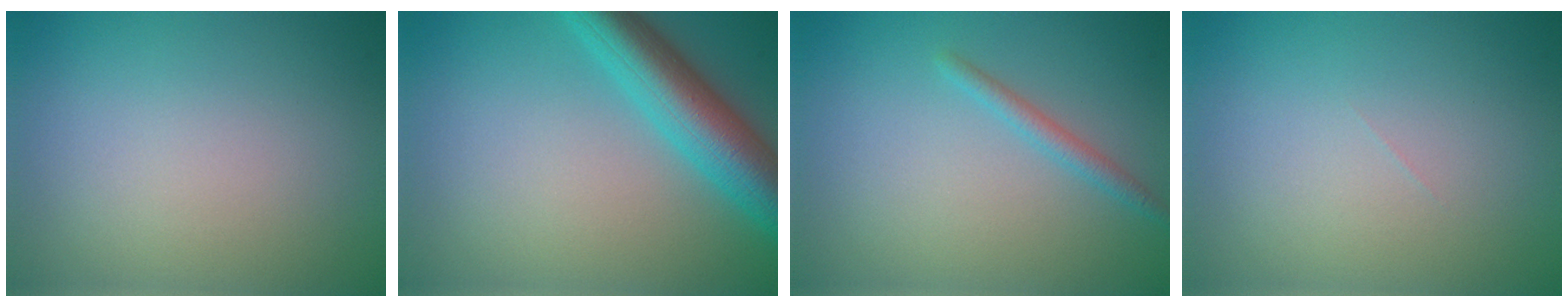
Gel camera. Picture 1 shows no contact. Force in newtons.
{"total": 6.9, "press": 6.9, "slide": 0.2}
{"total": 1.5, "press": 1.5, "slide": 0.1}
{"total": 0.0}